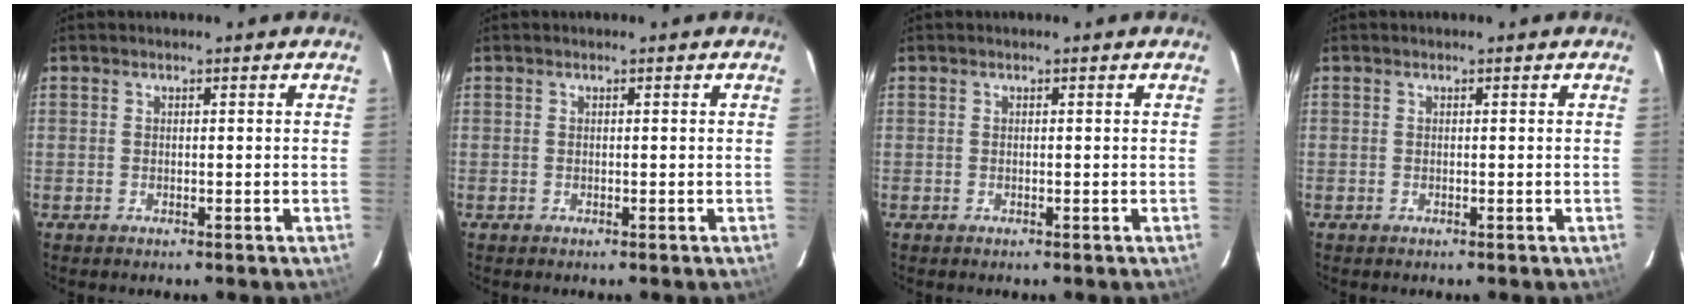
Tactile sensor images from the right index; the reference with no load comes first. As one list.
[{"total": 0.0}, {"total": 0.0}, {"total": 0.0}]